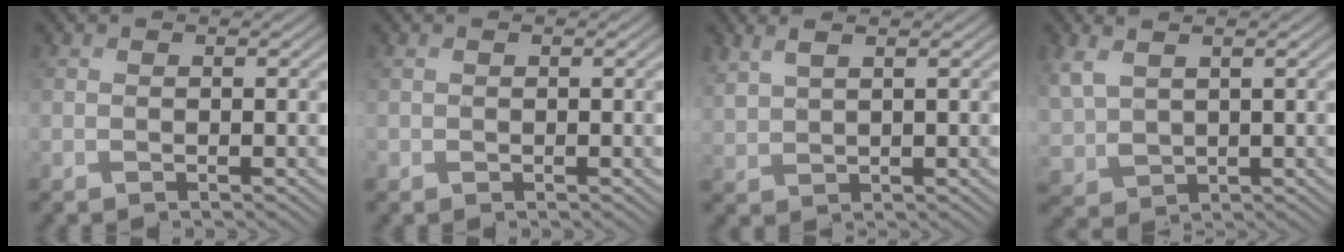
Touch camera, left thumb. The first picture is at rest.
{"total": 0.6, "force": [0.1, 0.5, 0.2], "torque": [-0.004, -0.001, 0.002]}
{"total": 3.3, "force": [2.3, 0.9, 2.2], "torque": [-0.060, 0.006, 0.053]}
{"total": 4.8, "force": [2.1, 2.9, 3.2], "torque": [-0.096, -0.003, 0.049]}